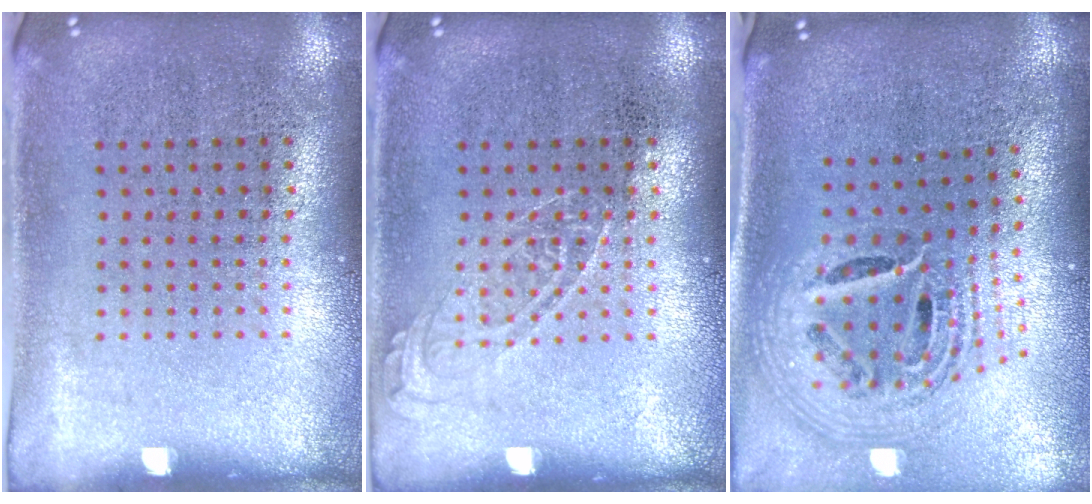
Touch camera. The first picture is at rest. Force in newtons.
{"total": 1.5, "press": 1.4, "slide": 0.2}
{"total": 2.2, "press": 1.6, "slide": 1.5}